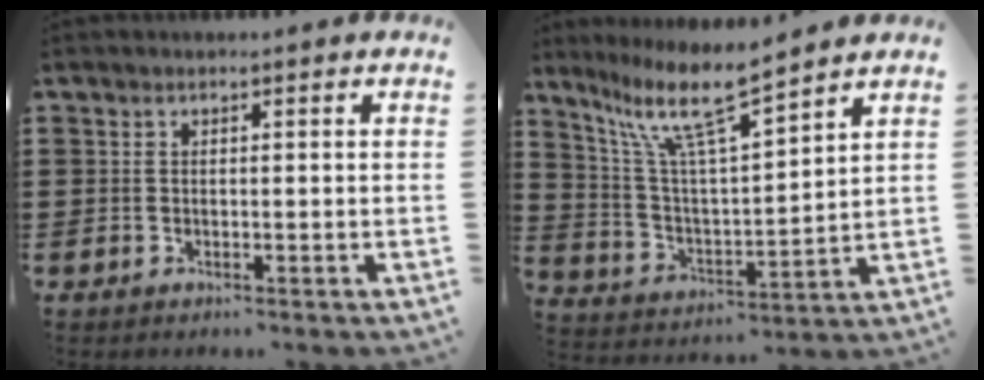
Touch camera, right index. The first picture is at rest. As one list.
[{"total": 10.8, "force": [8.3, 1.0, 6.9], "torque": [-0.158, -0.032, 0.146]}]